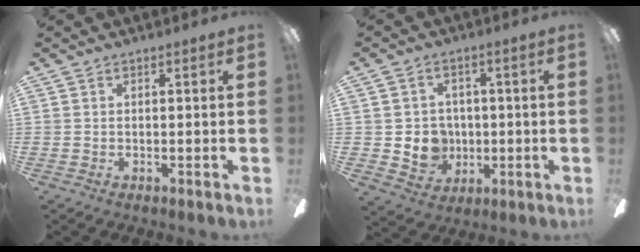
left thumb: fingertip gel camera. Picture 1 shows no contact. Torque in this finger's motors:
{"motor_torque": [0.03, 0.10, -0.10, 0.10, 0.04]}